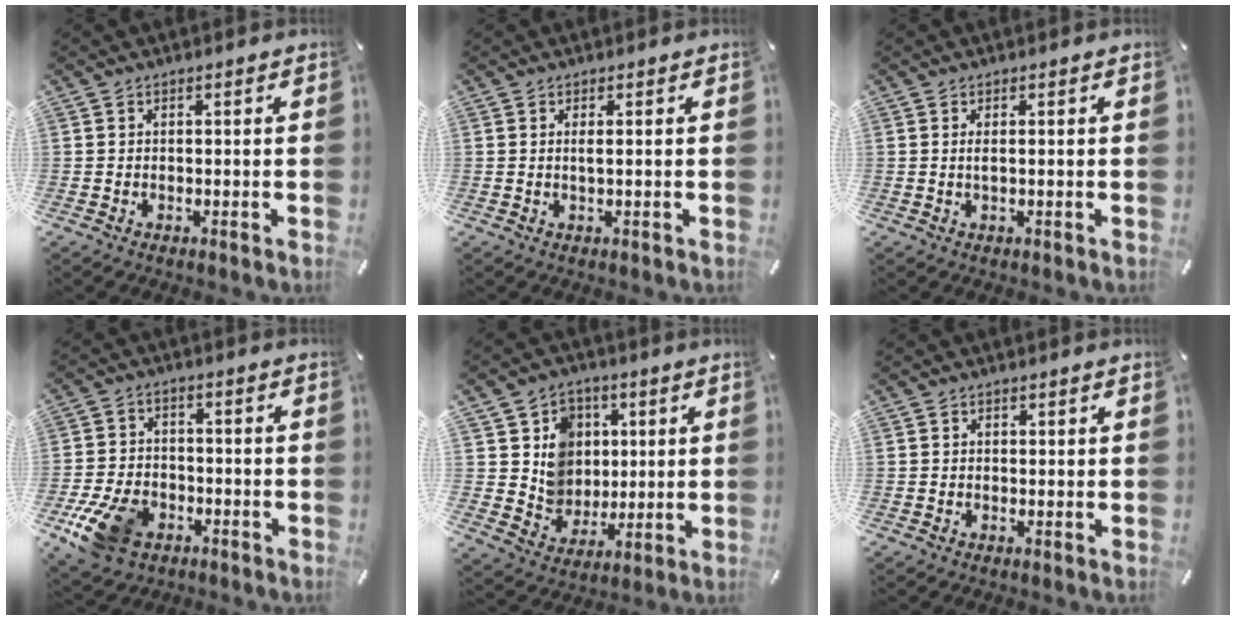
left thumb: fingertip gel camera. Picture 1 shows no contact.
{"total": 1.3, "force": [0.2, 0.1, 1.3], "torque": [-0.026, -0.003, 0.003]}
{"total": 1.4, "force": [0.2, 0.2, 1.4], "torque": [-0.028, -0.003, 0.003]}
{"total": 11.4, "force": [-5.7, 7.7, 6.1], "torque": [-0.136, 0.026, -0.102]}
{"total": 10.9, "force": [2.8, 10.3, 2.2], "torque": [-0.046, -0.023, 0.061]}
{"total": 0.7, "force": [0.1, 0.6, 0.1], "torque": [-0.001, 0.005, 0.000]}